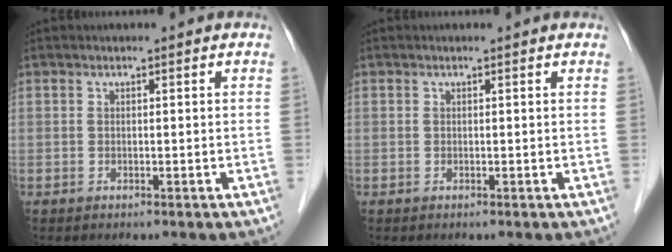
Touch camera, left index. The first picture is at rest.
{"total": 1.1, "force": [1.1, 0.2, 0.2], "torque": [-0.012, 0.008, 0.009]}